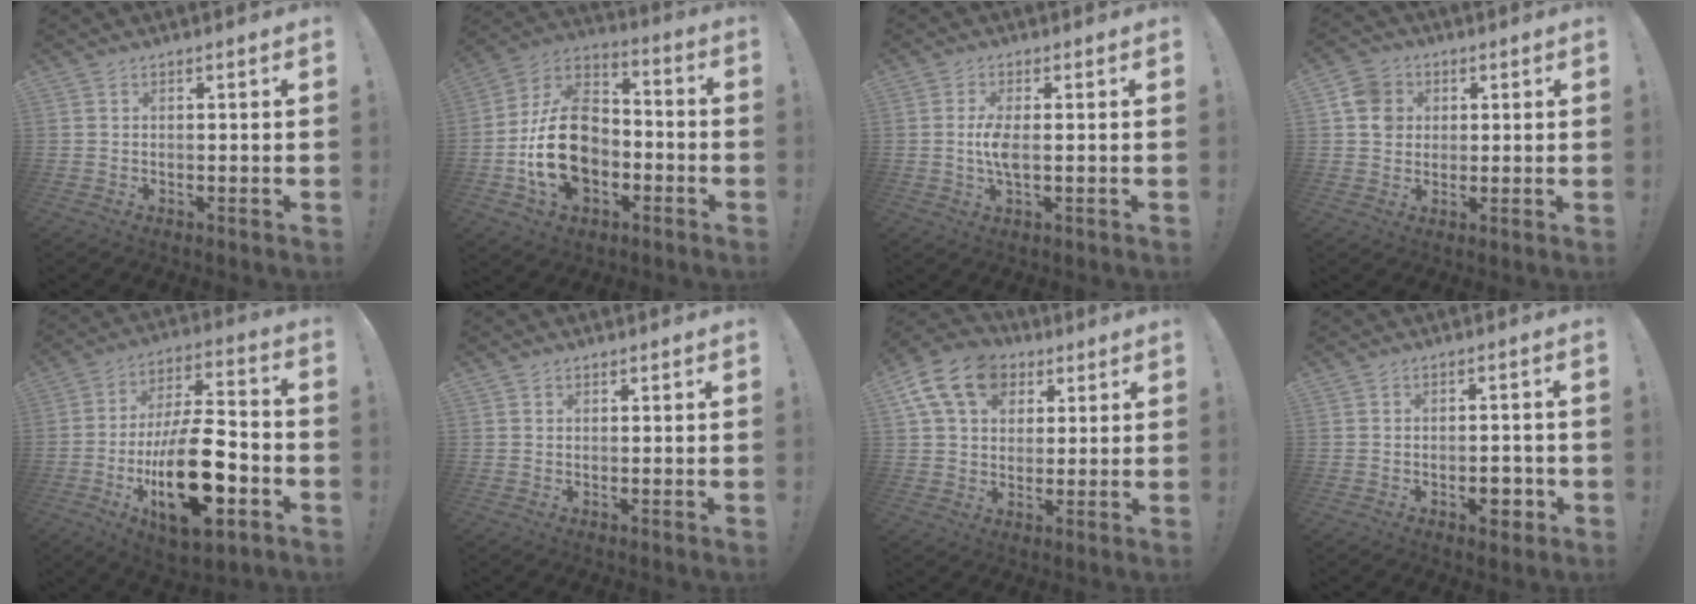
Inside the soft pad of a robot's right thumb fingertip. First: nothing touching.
{"total": 20.7, "force": [-4.6, 14.8, 13.7], "torque": [-0.239, 0.039, -0.064]}
{"total": 5.2, "force": [-0.2, 1.5, 4.9], "torque": [-0.097, -0.007, -0.009]}
{"total": 8.0, "force": [2.2, 7.2, 2.8], "torque": [-0.033, -0.002, 0.045]}
{"total": 24.4, "force": [-7.3, 10.3, 20.9], "torque": [-0.381, 0.042, -0.109]}
{"total": 0.8, "force": [0.6, 0.6, 0.2], "torque": [-0.004, 0.001, 0.010]}
{"total": 15.8, "force": [6.5, 11.7, 8.4], "torque": [-0.140, -0.018, 0.124]}
{"total": 4.3, "force": [-1.9, 2.6, 2.9], "torque": [-0.026, 0.005, -0.034]}